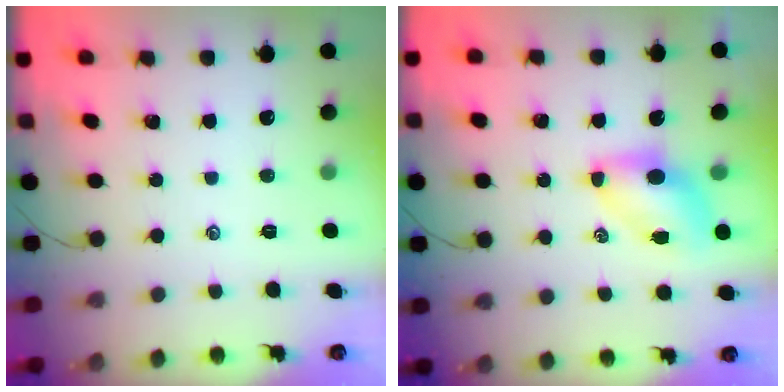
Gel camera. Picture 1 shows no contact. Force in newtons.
{"total": 7.1, "press": 7.0, "slide": 0.9}